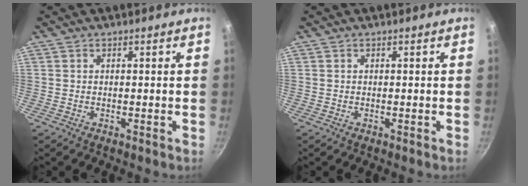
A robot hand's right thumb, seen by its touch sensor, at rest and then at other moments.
{"total": 0.0}